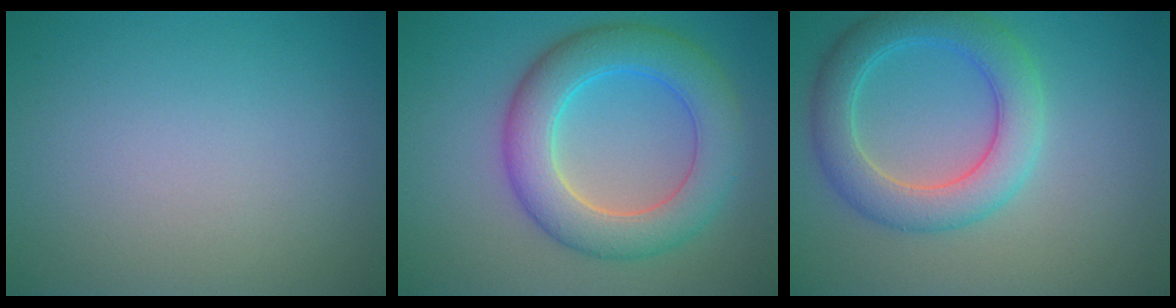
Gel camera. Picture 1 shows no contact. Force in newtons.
{"total": 7.2, "press": 7.2, "slide": 0.2}
{"total": 5.4, "press": 5.4, "slide": 0.1}